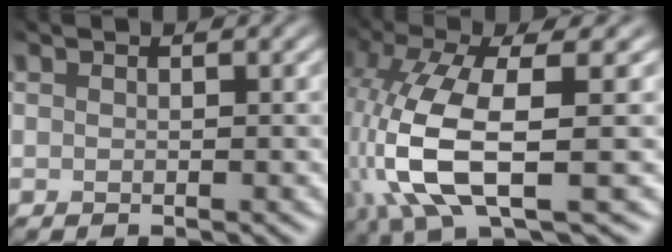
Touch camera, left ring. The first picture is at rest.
{"total": 9.4, "force": [-2.9, 3.8, 8.1], "torque": [-0.193, -0.015, -0.047]}